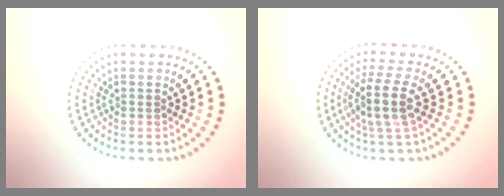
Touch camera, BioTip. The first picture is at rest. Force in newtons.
{"total": 3.9, "press": 3.1, "slide": 2.3}